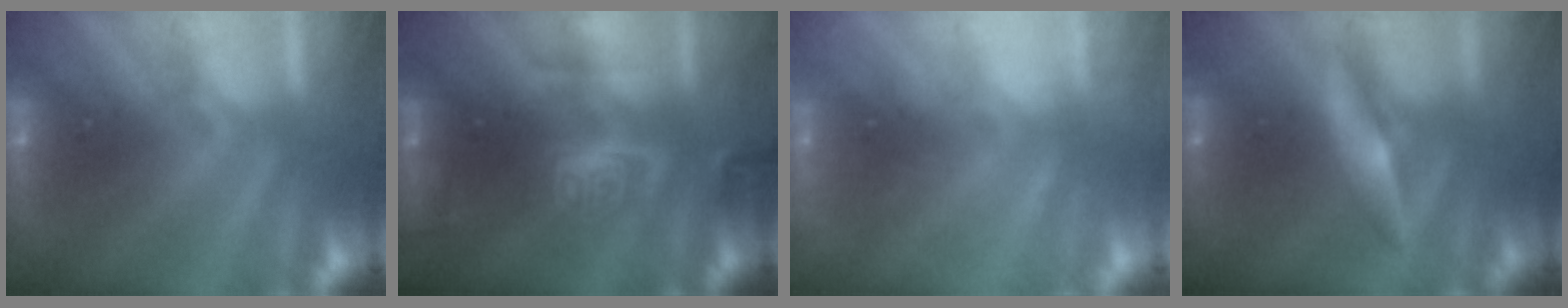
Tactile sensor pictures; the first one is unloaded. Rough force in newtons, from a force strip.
{"total": 2.7}
{"total": 2.2}
{"total": 2.7}